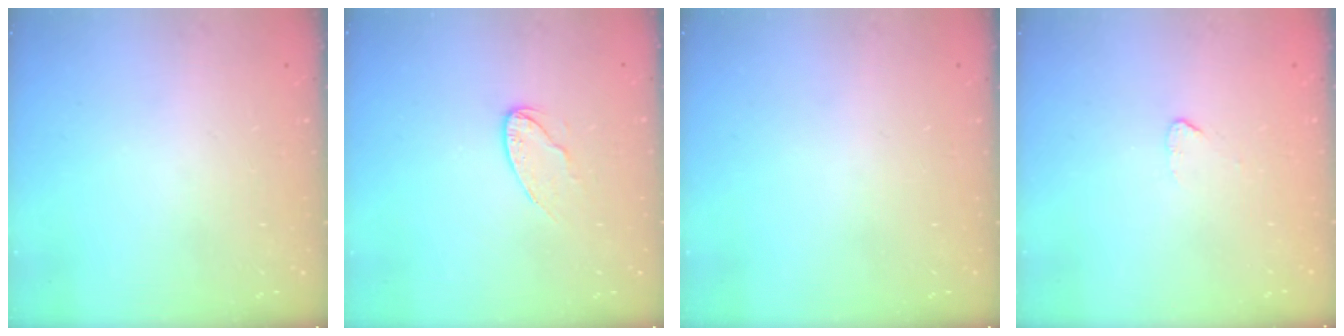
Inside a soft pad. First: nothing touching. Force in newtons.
{"total": 7.8, "press": 7.7, "slide": 0.5}
{"total": 0.0}
{"total": 2.5, "press": 2.5, "slide": 0.2}